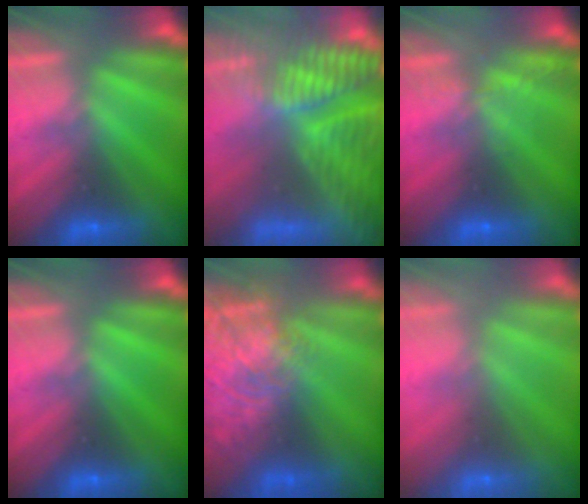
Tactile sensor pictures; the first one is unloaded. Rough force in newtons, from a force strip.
{"total": 7.4}
{"total": 2.2}
{"total": 0.0}
{"total": 7.7}
{"total": 8.7}